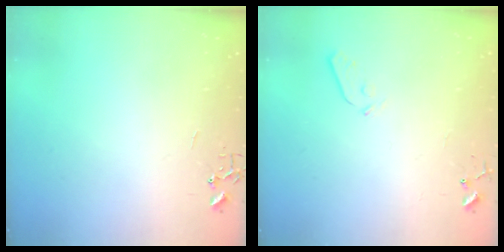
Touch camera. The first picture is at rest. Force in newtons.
{"total": 3.7, "press": 3.6, "slide": 0.6}